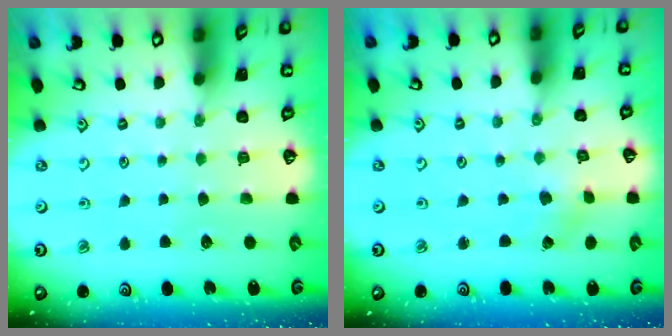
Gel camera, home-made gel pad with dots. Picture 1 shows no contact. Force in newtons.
{"total": 0.7, "press": 0.6, "slide": 0.2}